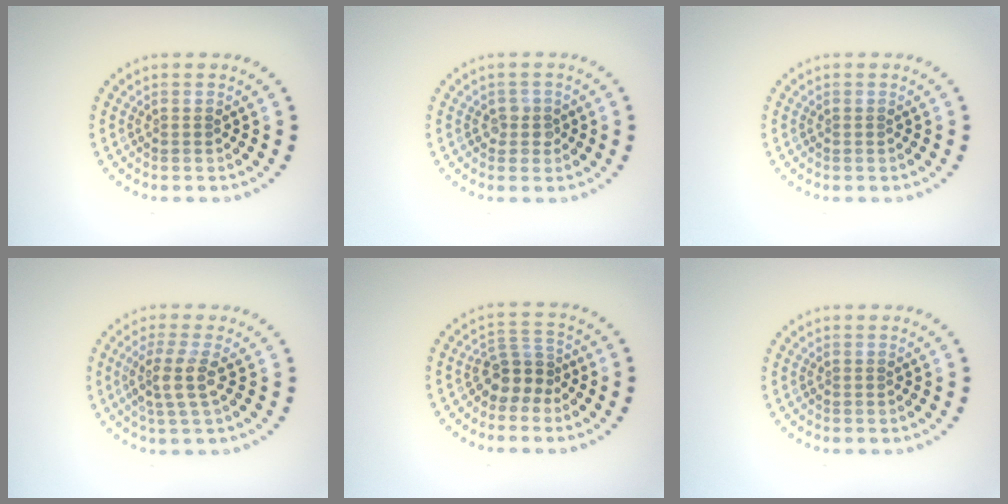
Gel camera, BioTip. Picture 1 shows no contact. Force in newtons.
{"total": 1.4, "press": 1.2, "slide": 0.7}
{"total": 0.0}
{"total": 2.9, "press": 2.4, "slide": 1.7}
{"total": 2.9, "press": 2.4, "slide": 1.7}
{"total": 0.0}